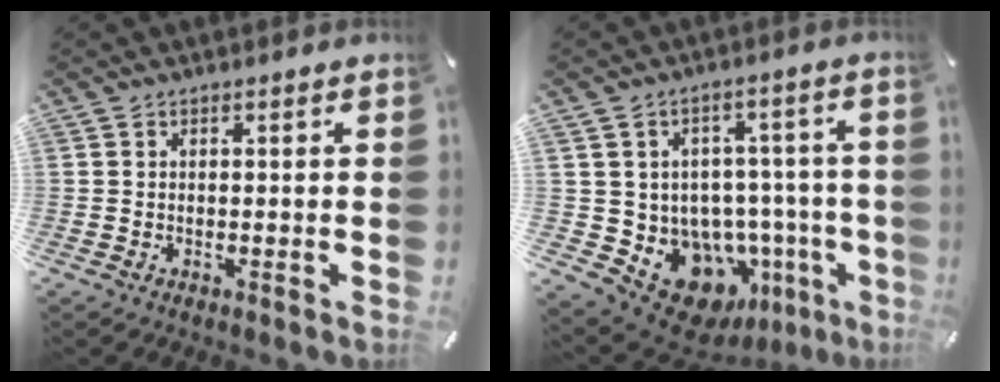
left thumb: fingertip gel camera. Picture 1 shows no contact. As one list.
[{"total": 13.3, "force": [-5.6, 10.4, 6.0], "torque": [-0.076, 0.014, -0.074]}]